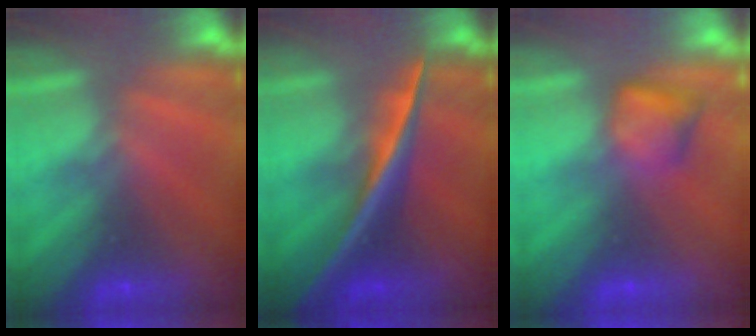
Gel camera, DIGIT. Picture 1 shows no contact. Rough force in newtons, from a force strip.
{"total": 2.6}
{"total": 4.6}